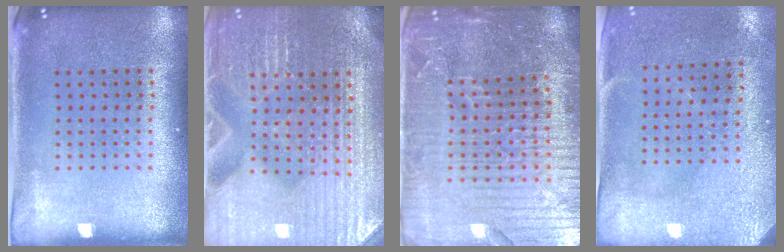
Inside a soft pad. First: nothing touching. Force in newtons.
{"total": 4.7, "press": 4.4, "slide": 1.5}
{"total": 6.2, "press": 5.5, "slide": 2.9}
{"total": 3.0, "press": 2.4, "slide": 1.8}